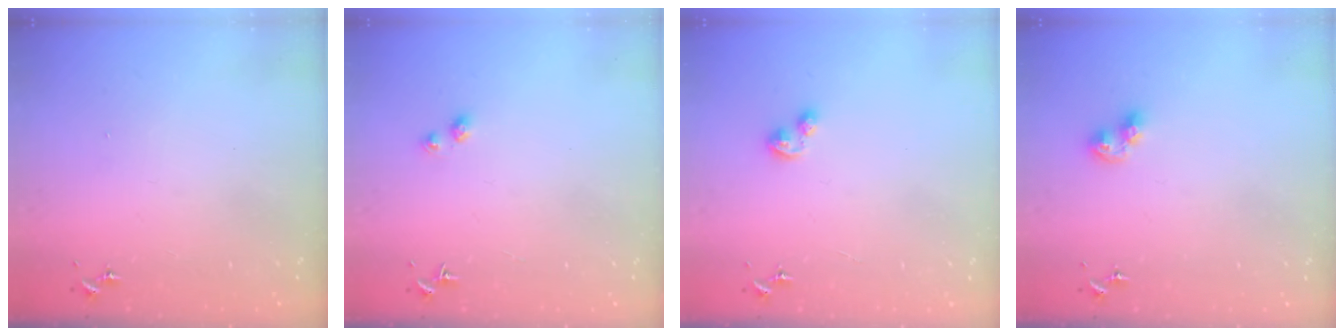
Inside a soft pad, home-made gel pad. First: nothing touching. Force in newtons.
{"total": 2.6, "press": 2.6, "slide": 0.5}
{"total": 2.7, "press": 2.7, "slide": 0.3}
{"total": 7.2, "press": 7.2, "slide": 0.9}